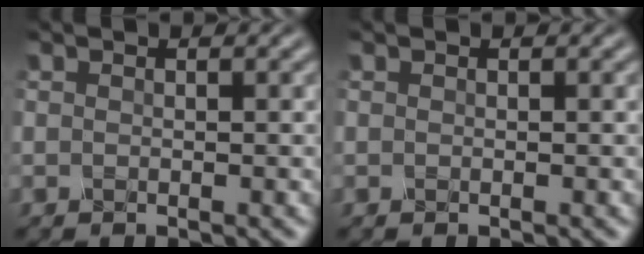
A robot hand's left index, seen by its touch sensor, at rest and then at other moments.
{"total": 0.0}